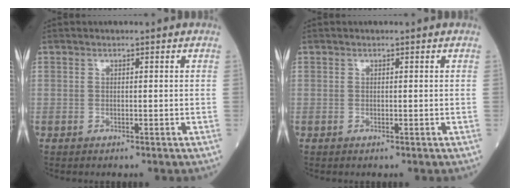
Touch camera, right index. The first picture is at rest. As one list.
[{"total": 0.0}]